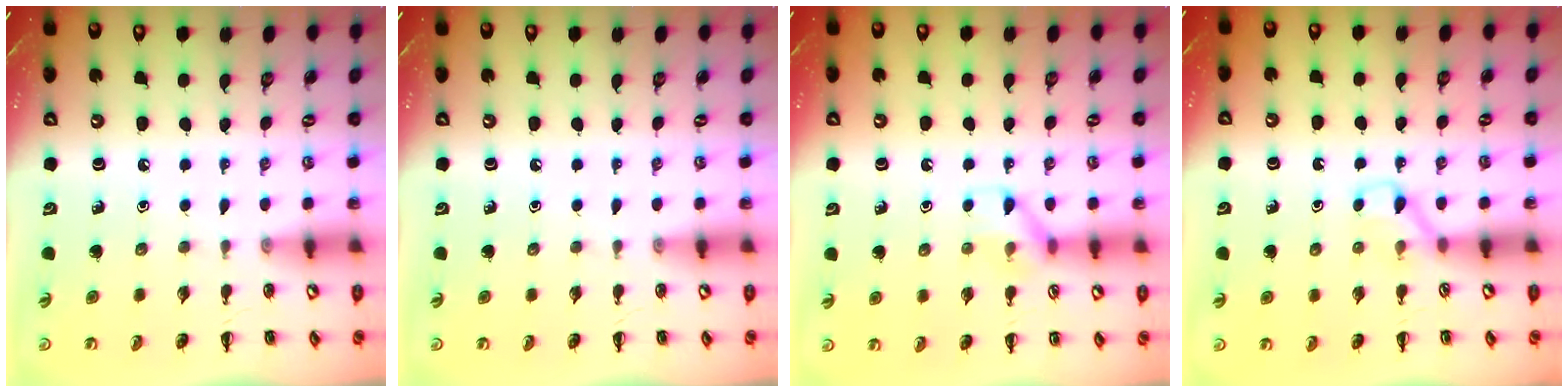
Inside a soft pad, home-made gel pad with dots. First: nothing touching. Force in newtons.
{"total": 0.0}
{"total": 7.9, "press": 7.9, "slide": 0.6}
{"total": 4.3, "press": 4.0, "slide": 1.5}